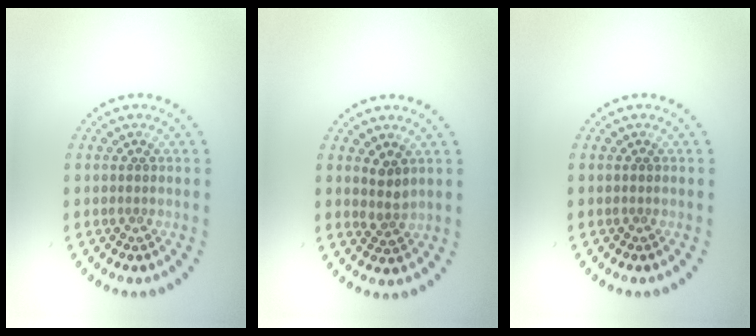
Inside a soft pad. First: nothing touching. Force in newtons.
{"total": 1.6, "press": 1.3, "slide": 1.0}
{"total": 0.0}